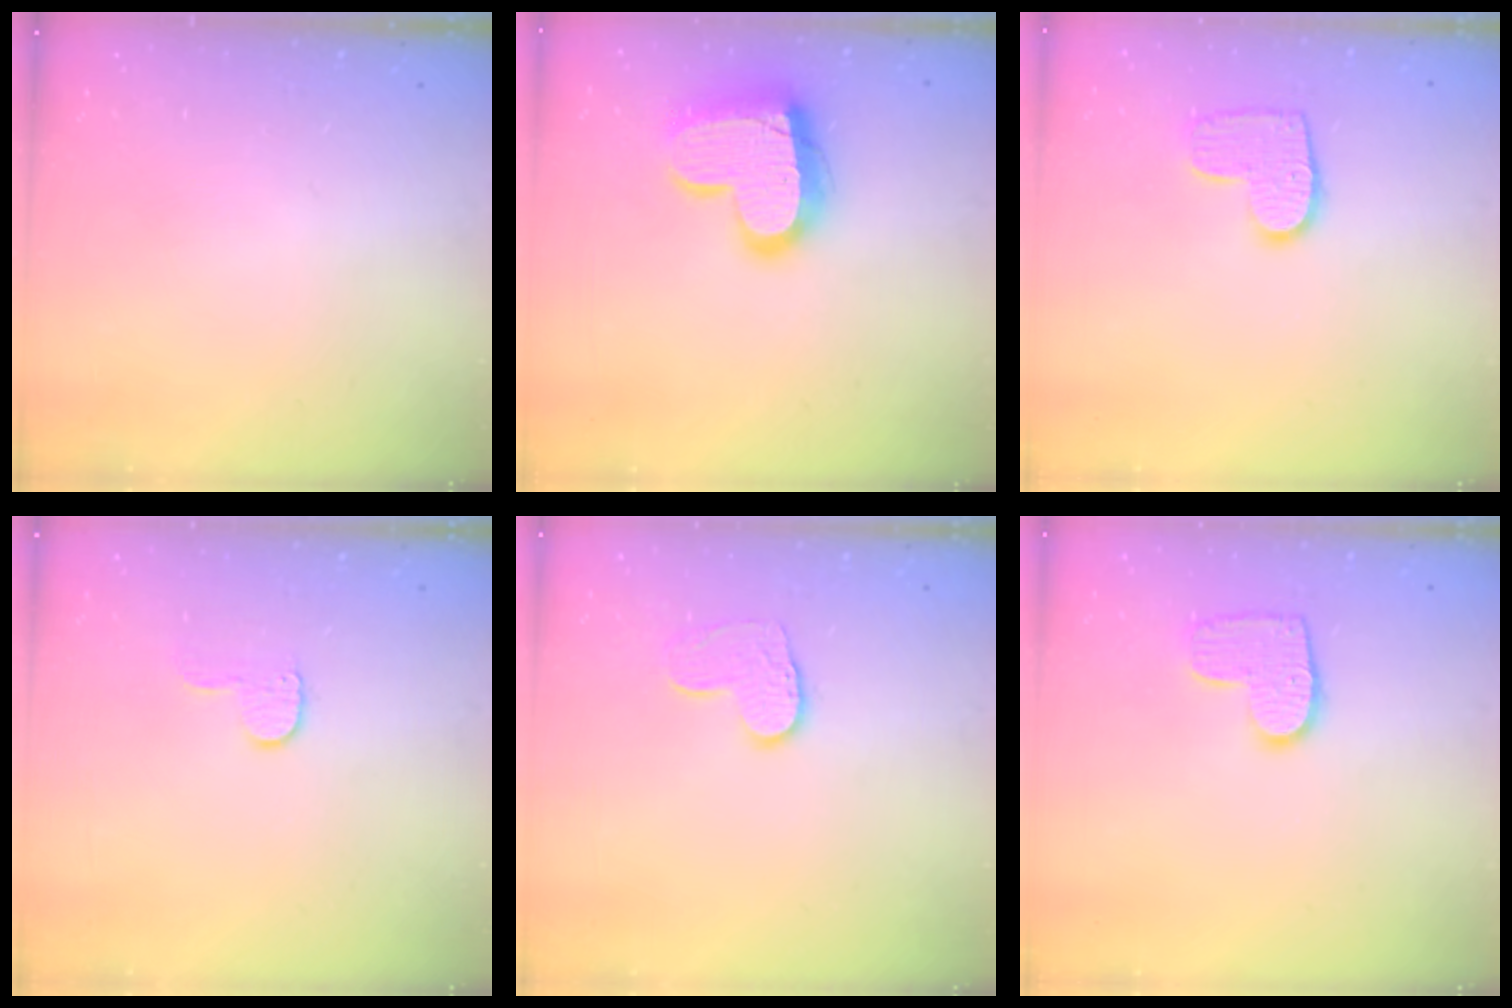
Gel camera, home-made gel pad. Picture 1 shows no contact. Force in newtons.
{"total": 17.2, "press": 17.2, "slide": 1.3}
{"total": 9.8, "press": 9.8, "slide": 0.3}
{"total": 5.1, "press": 5.0, "slide": 0.5}
{"total": 8.8, "press": 8.8, "slide": 0.7}
{"total": 9.8, "press": 9.8, "slide": 0.3}